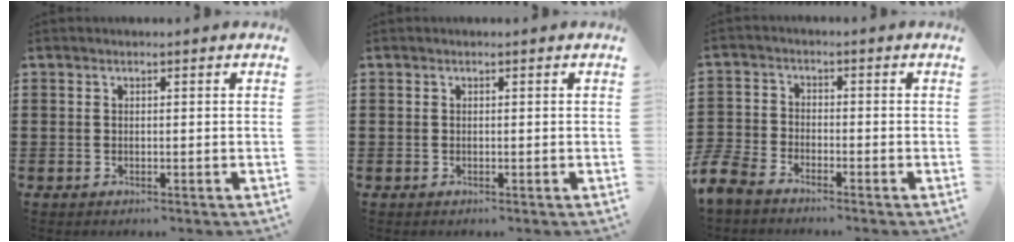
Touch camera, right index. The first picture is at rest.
{"total": 0.0}
{"total": 4.2, "force": [-4.0, 0.8, 1.0], "torque": [-0.053, -0.011, -0.093]}